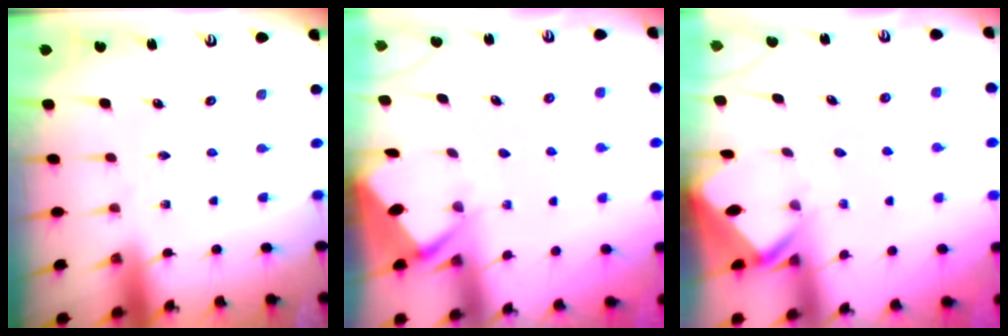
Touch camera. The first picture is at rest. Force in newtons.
{"total": 2.5, "press": 2.5, "slide": 0.4}
{"total": 2.8, "press": 2.8, "slide": 0.2}